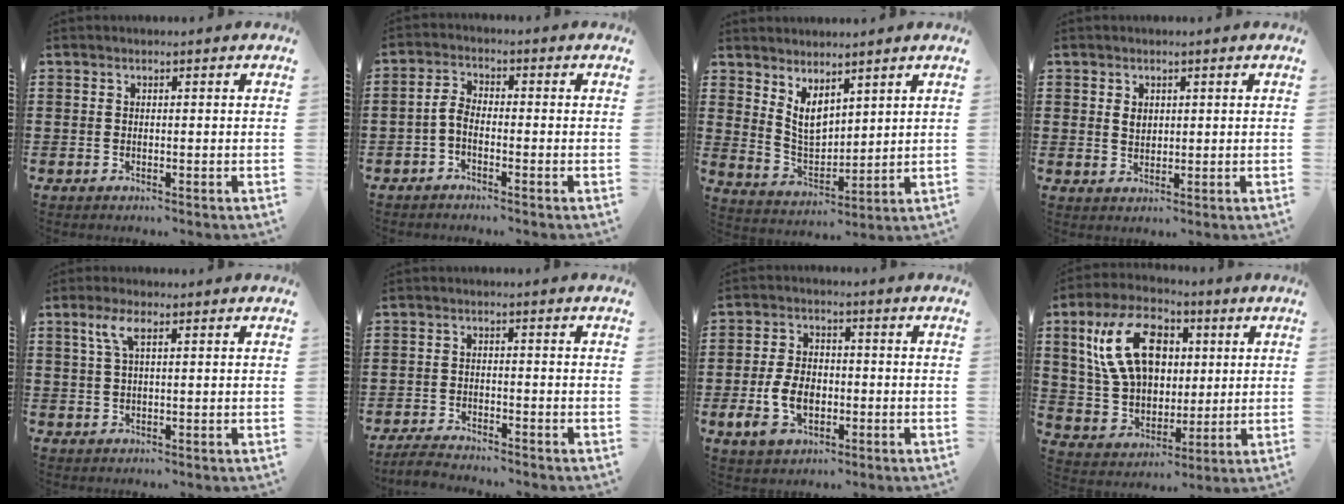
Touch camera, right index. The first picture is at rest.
{"total": 3.0, "force": [-1.5, 1.4, 2.2], "torque": [-0.057, 0.002, -0.033]}
{"total": 5.5, "force": [3.5, 2.9, 3.1], "torque": [-0.074, -0.006, 0.066]}
{"total": 2.0, "force": [0.8, 1.5, 1.2], "torque": [-0.026, 0.006, 0.014]}
{"total": 3.5, "force": [1.4, 1.0, 3.0], "torque": [-0.065, 0.009, 0.023]}
{"total": 2.9, "force": [-2.9, 0.3, 0.3], "torque": [-0.016, 0.001, -0.064]}
{"total": 7.3, "force": [-1.9, 4.7, 5.2], "torque": [-0.128, 0.002, -0.042]}
{"total": 14.2, "force": [4.1, 9.4, 9.9], "torque": [-0.216, 0.019, 0.071]}